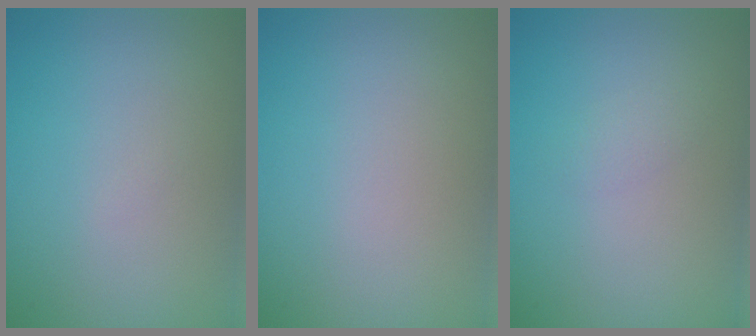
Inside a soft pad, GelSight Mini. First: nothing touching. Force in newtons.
{"total": 0.0}
{"total": 0.9, "press": 0.9, "slide": 0.0}